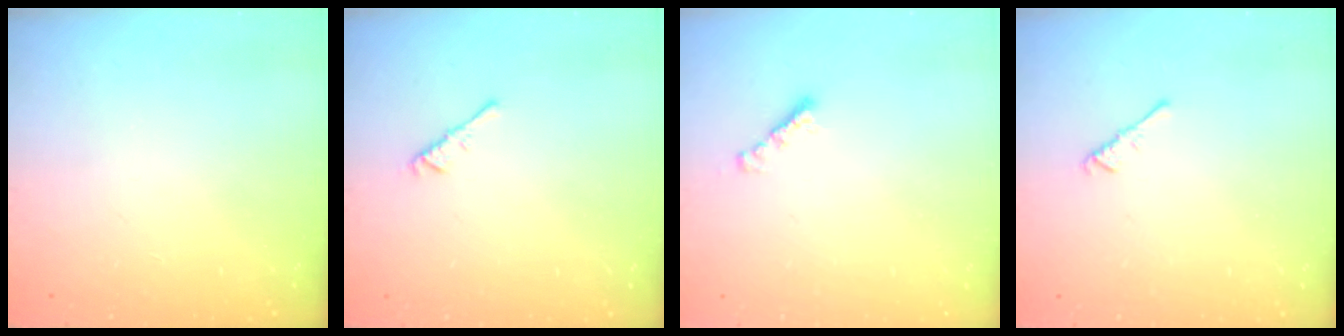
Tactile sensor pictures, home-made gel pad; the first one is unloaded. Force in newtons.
{"total": 2.4, "press": 2.3, "slide": 0.6}
{"total": 2.4, "press": 2.4, "slide": 0.4}
{"total": 2.6, "press": 2.6, "slide": 0.6}